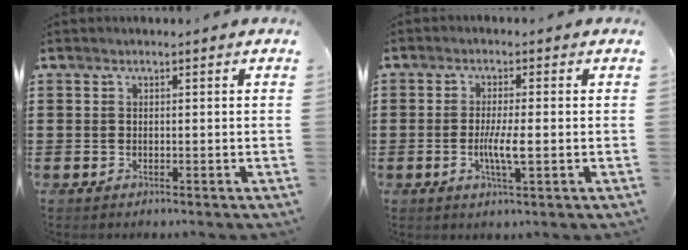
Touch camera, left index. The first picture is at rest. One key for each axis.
{"total": 4.6, "fx": -0.6, "fy": 0.6, "fz": 4.5, "tx": -0.086, "ty": -0.005, "tz": -0.013}